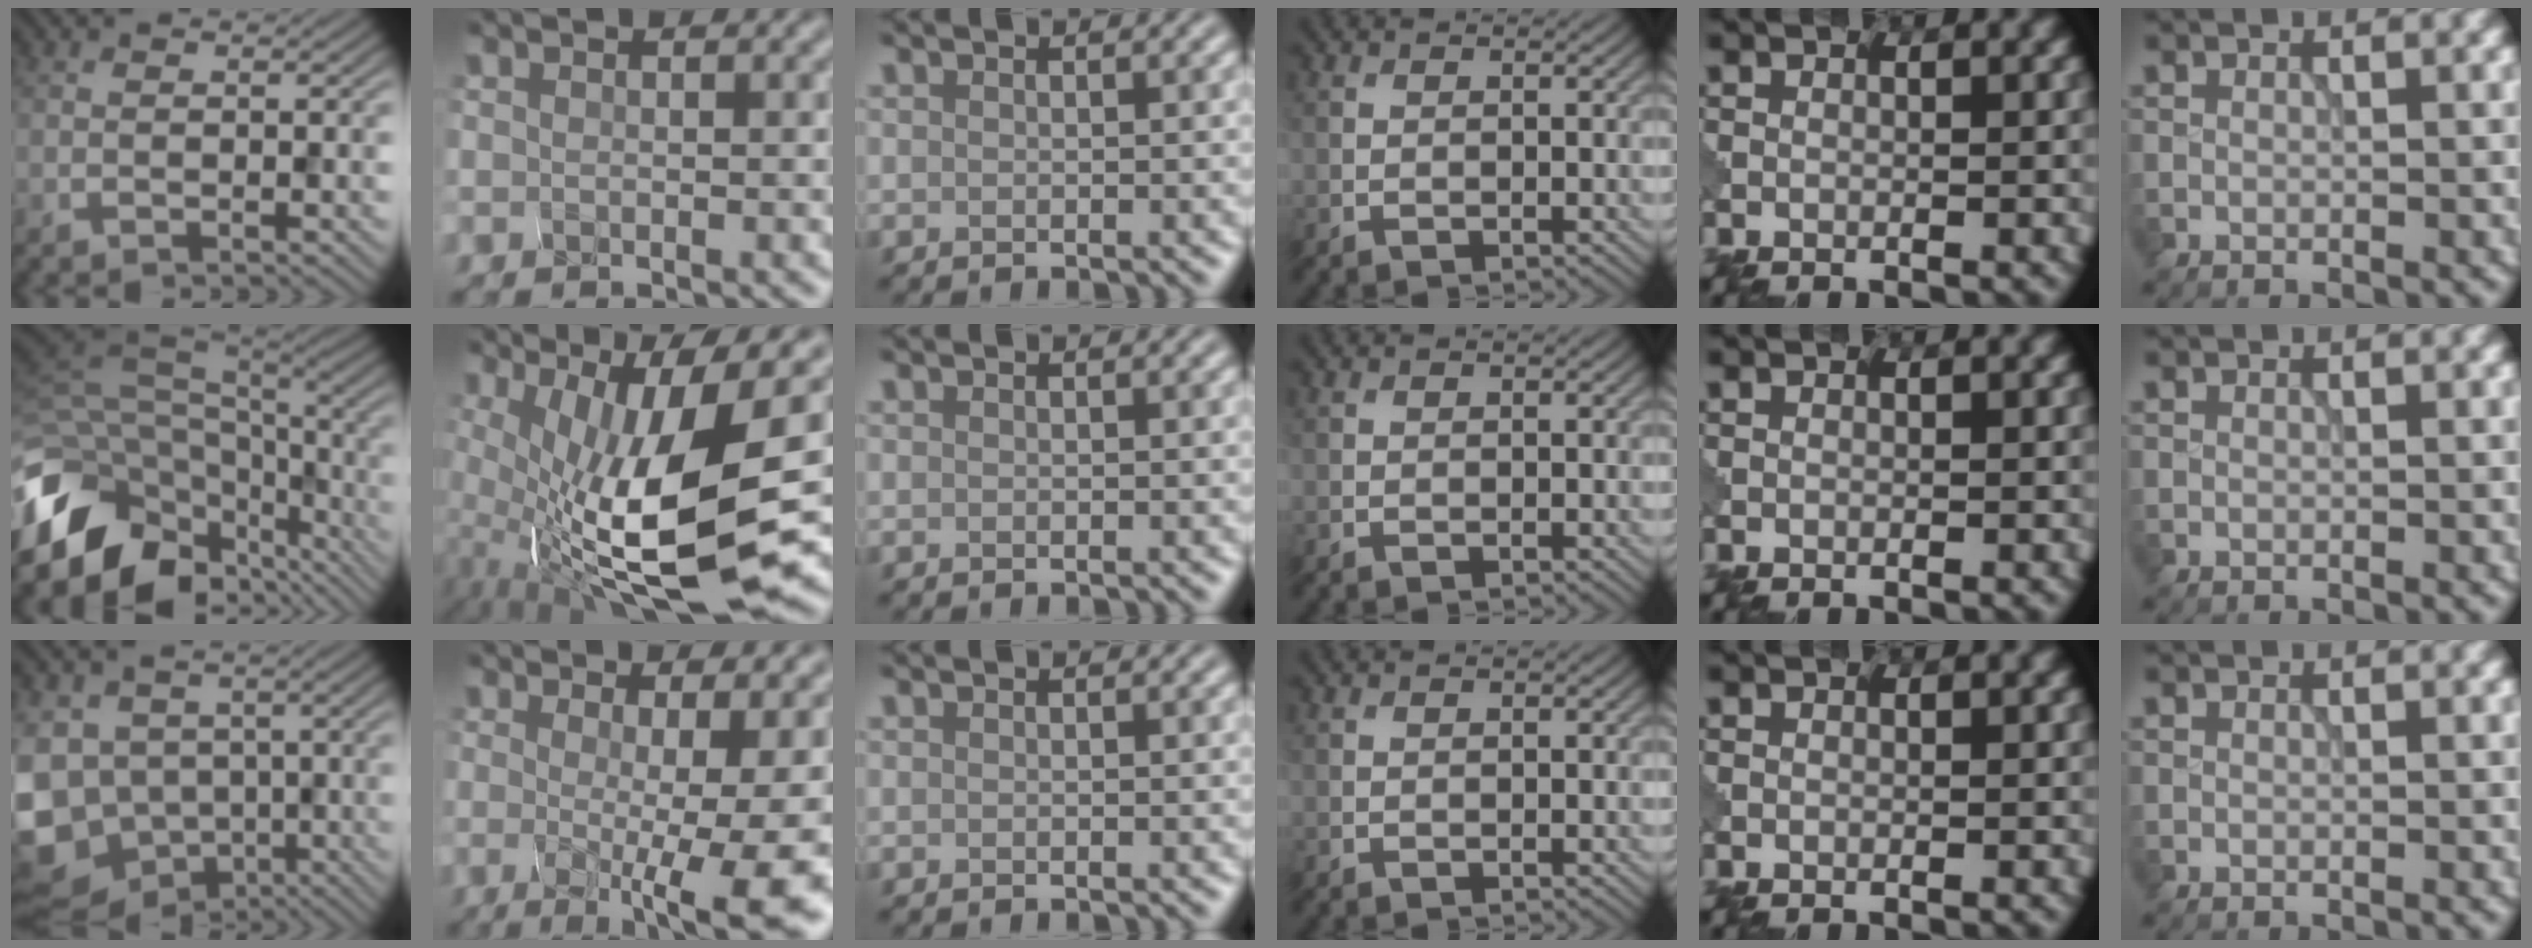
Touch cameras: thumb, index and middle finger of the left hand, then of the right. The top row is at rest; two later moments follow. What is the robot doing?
{"motion": "squeeze", "object": "hand grip exerciser"}